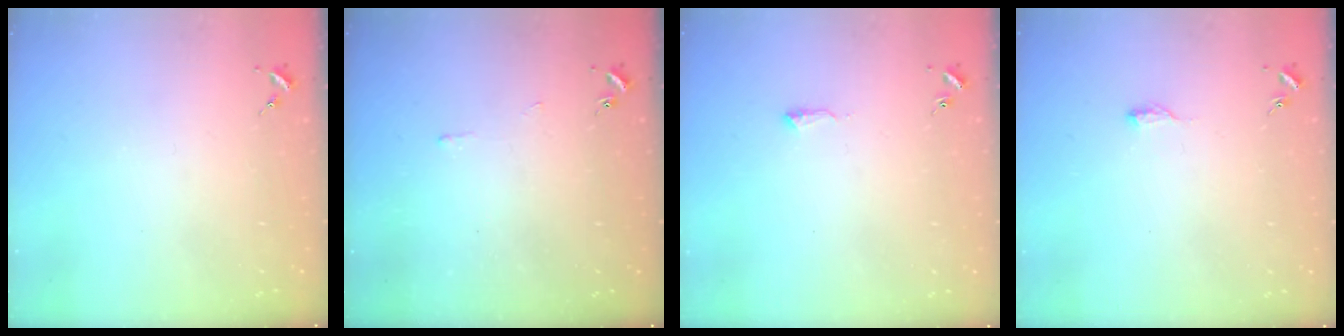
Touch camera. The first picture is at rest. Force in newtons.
{"total": 2.5, "press": 2.5, "slide": 0.5}
{"total": 6.5, "press": 6.5, "slide": 0.6}
{"total": 6.0, "press": 6.0, "slide": 0.6}